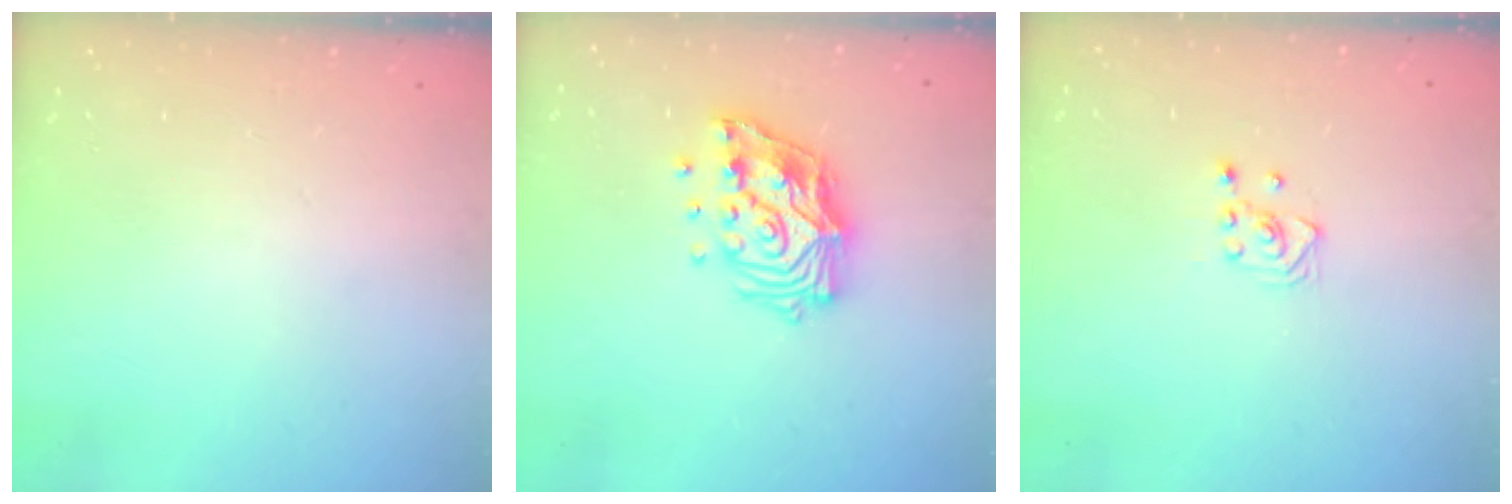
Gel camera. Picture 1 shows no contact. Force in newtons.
{"total": 15.4, "press": 15.3, "slide": 2.1}
{"total": 3.0, "press": 2.6, "slide": 1.5}